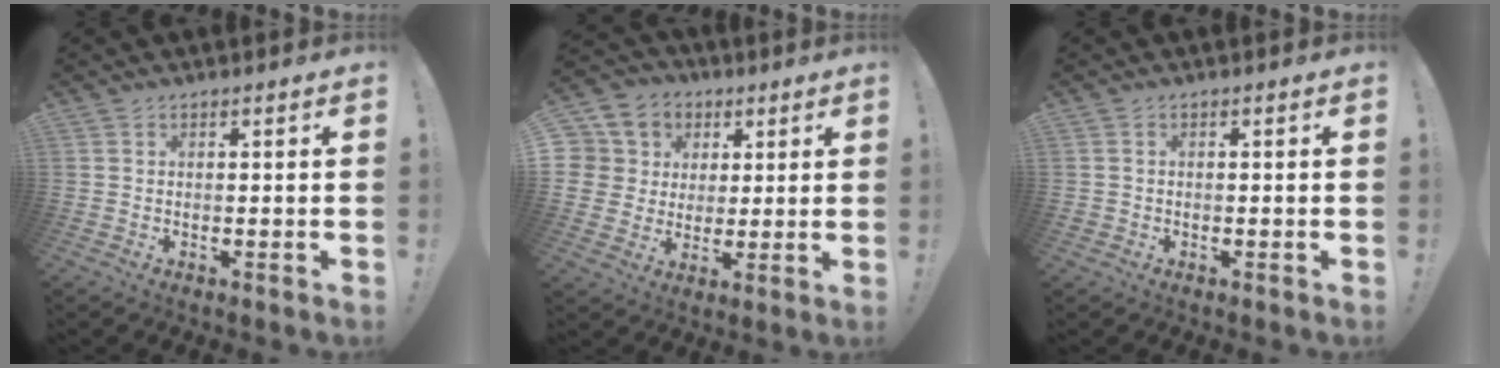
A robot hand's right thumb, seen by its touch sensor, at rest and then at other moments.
{"total": 9.3, "force": [2.4, 8.6, 2.5], "torque": [-0.051, -0.011, 0.053]}
{"total": 1.0, "force": [-0.4, 0.9, 0.3], "torque": [-0.004, 0.004, -0.007]}